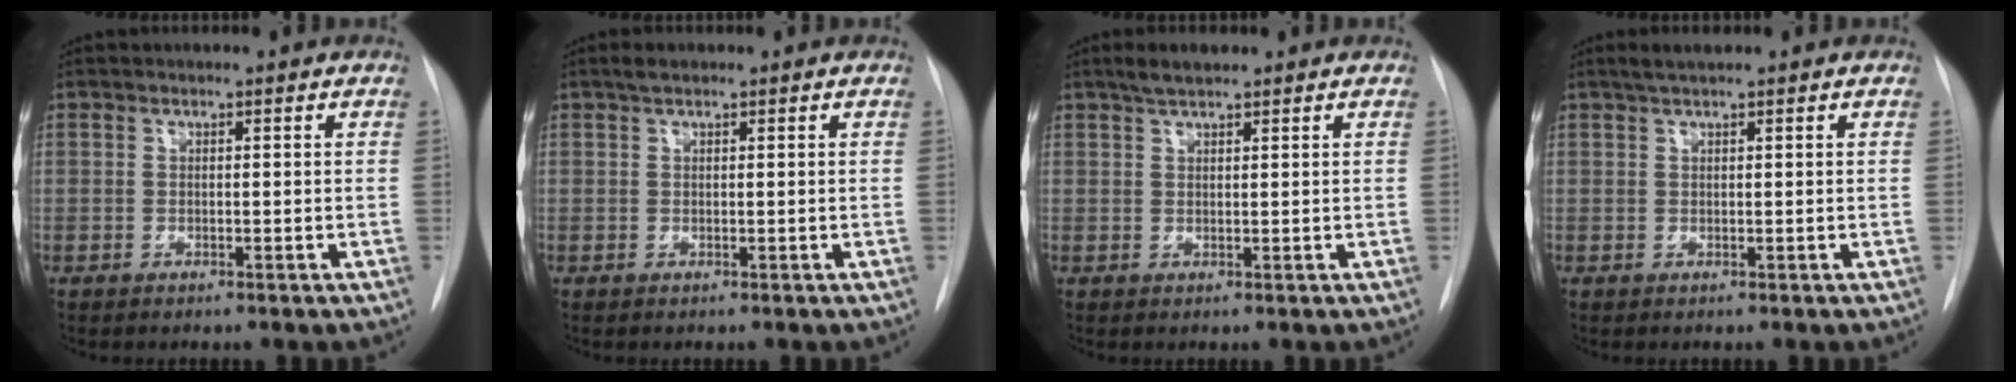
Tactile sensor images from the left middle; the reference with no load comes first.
{"total": 1.3, "force": [1.0, 0.5, 0.7], "torque": [-0.019, 0.009, 0.017]}
{"total": 2.8, "force": [2.2, 0.6, 1.6], "torque": [-0.035, 0.006, 0.040]}
{"total": 1.9, "force": [1.5, 0.1, 1.2], "torque": [-0.027, 0.008, 0.027]}